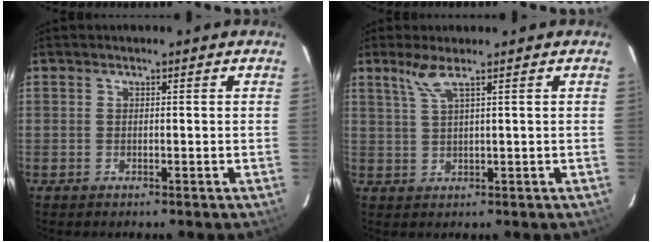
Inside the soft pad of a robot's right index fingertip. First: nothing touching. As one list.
[{"total": 3.2, "force": [2.0, -0.4, 2.5], "torque": [-0.054, -0.003, 0.045]}]